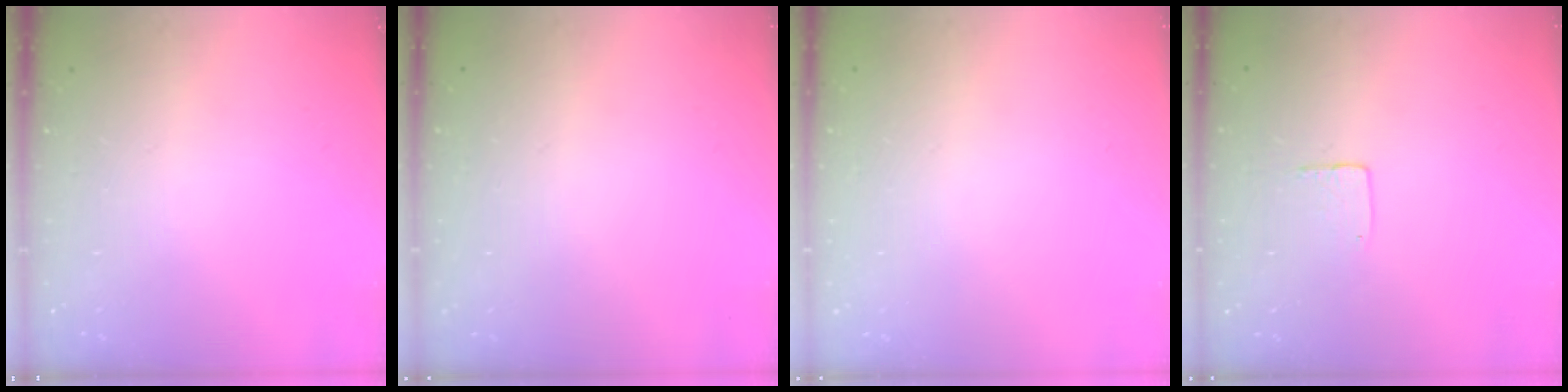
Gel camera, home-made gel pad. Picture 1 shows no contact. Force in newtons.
{"total": 0.0}
{"total": 0.0}
{"total": 3.9, "press": 3.9, "slide": 0.3}